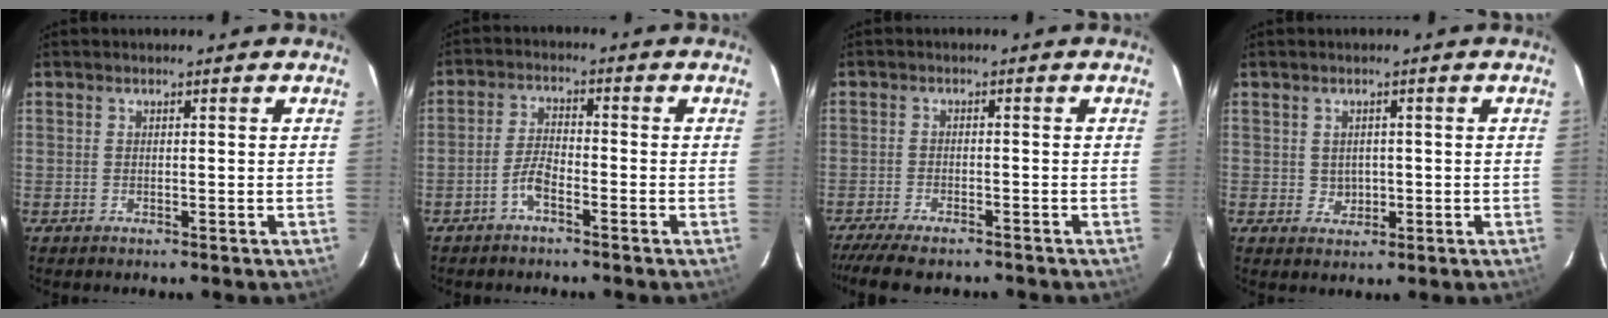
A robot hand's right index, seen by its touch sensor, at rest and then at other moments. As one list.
[{"total": 3.8, "force": [-2.5, 1.2, 2.6], "torque": [-0.064, 0.009, -0.050]}, {"total": 9.7, "force": [-8.3, 2.3, 4.6], "torque": [-0.112, -0.029, -0.139]}, {"total": 2.5, "force": [0.1, 2.4, 0.7], "torque": [-0.009, 0.003, 0.008]}]